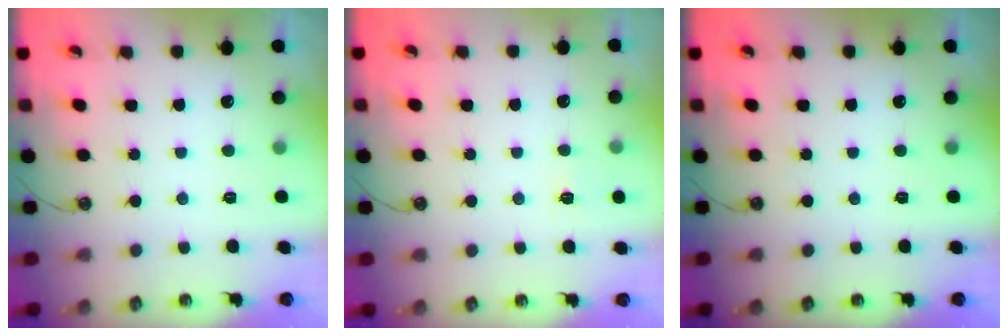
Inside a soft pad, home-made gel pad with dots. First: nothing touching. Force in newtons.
{"total": 2.3, "press": 2.3, "slide": 0.3}
{"total": 0.0}